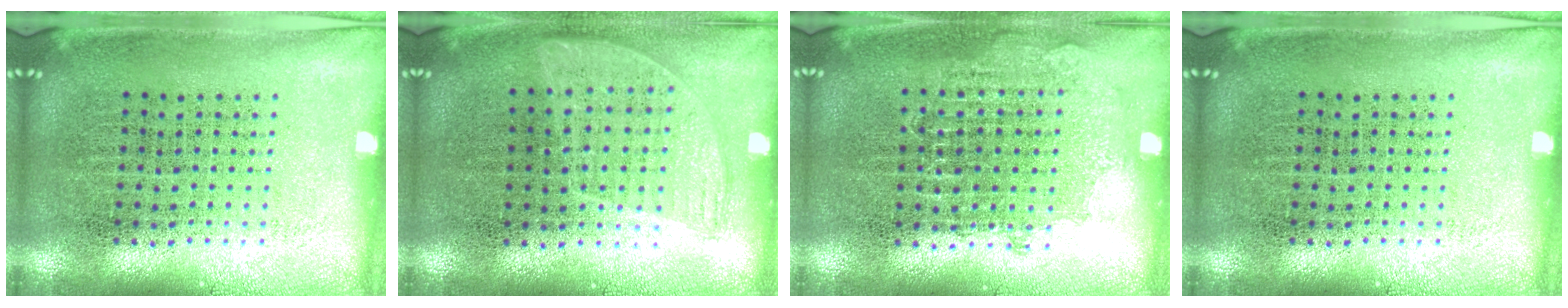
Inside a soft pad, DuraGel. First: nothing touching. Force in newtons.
{"total": 1.0, "press": 0.8, "slide": 0.5}
{"total": 0.7, "press": 0.7, "slide": 0.2}
{"total": 0.0}